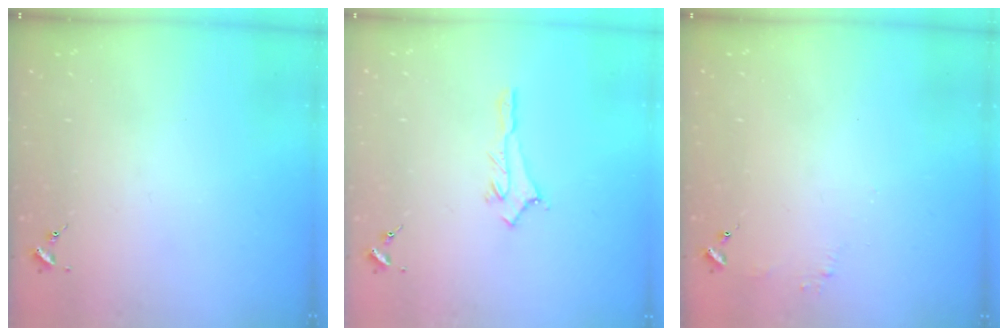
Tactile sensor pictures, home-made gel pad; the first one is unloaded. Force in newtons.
{"total": 2.9, "press": 2.8, "slide": 0.4}
{"total": 4.8, "press": 4.8, "slide": 0.4}